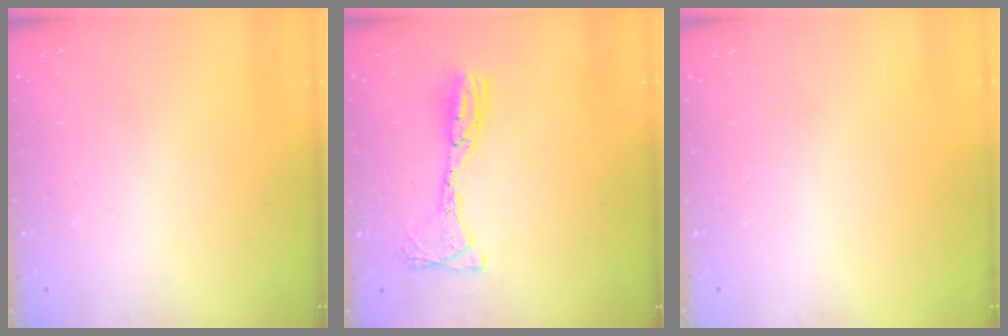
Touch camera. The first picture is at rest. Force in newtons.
{"total": 12.2, "press": 12.1, "slide": 1.3}
{"total": 0.0}